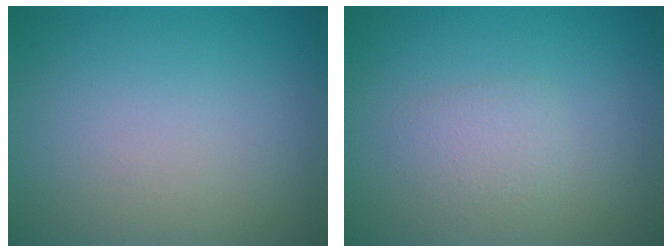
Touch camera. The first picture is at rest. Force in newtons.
{"total": 1.6, "press": 1.6, "slide": 0.1}